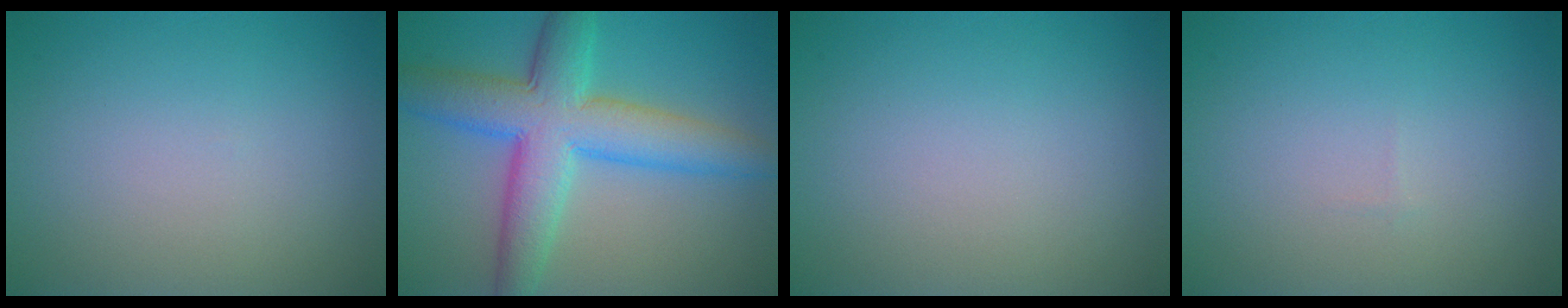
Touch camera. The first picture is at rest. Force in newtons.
{"total": 8.6, "press": 8.6, "slide": 0.2}
{"total": 0.0}
{"total": 0.0}